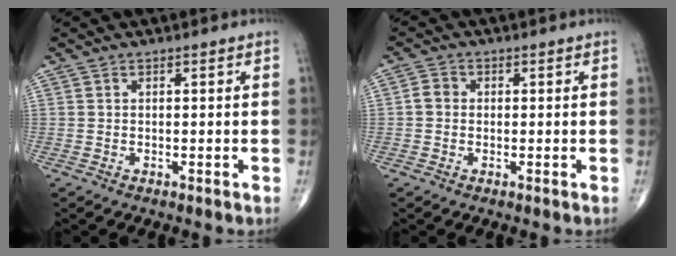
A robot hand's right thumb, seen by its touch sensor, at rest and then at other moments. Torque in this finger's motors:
{"motor_torque": [-0.18, 0.16, -0.02, -0.14, 0.04]}